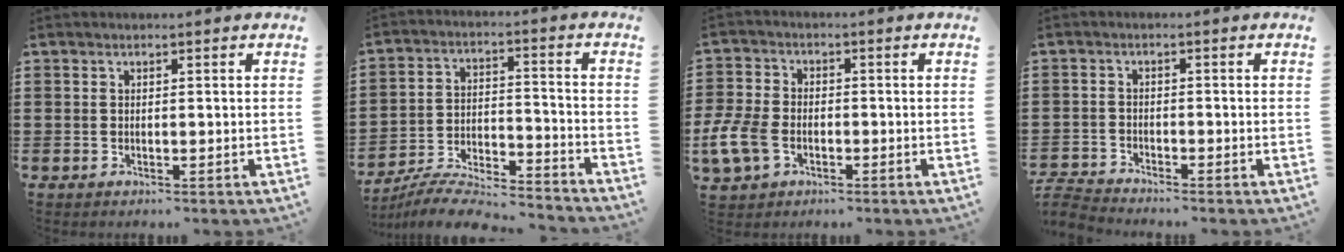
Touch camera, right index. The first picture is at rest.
{"total": 7.4, "force": [-7.1, 0.4, 2.1], "torque": [-0.043, 0.003, -0.140]}
{"total": 6.3, "force": [-2.5, 4.0, 4.2], "torque": [-0.121, -0.005, -0.055]}
{"total": 2.7, "force": [-2.7, -0.1, 0.1], "torque": [-0.013, -0.004, -0.060]}